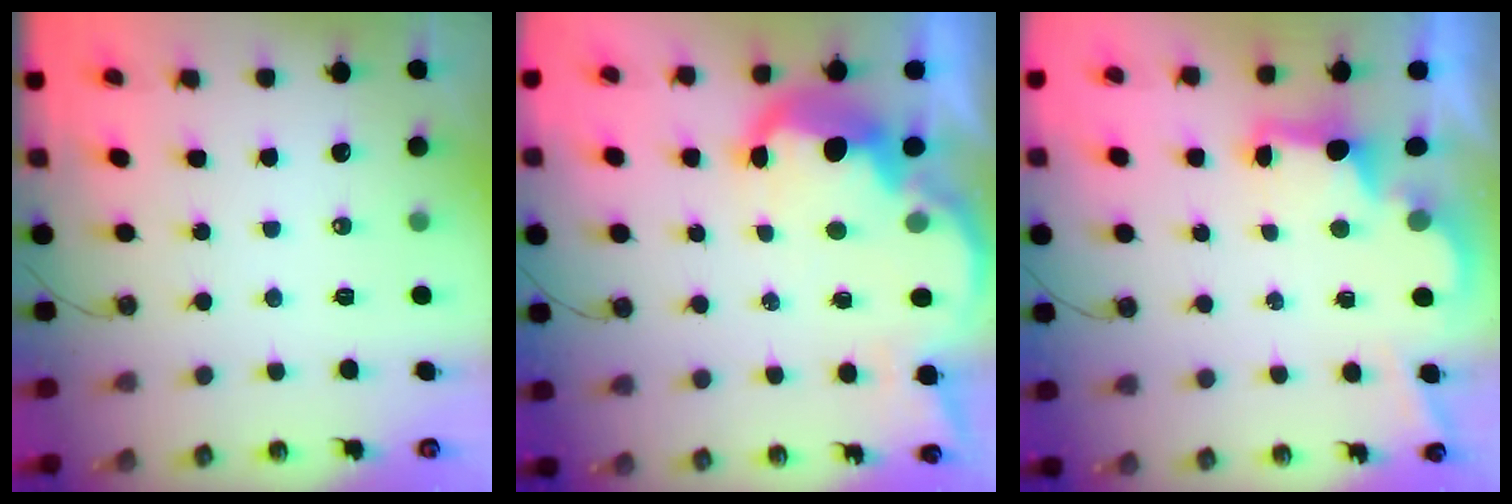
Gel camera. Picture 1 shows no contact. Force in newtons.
{"total": 12.3, "press": 12.2, "slide": 1.1}
{"total": 2.6, "press": 2.5, "slide": 0.7}